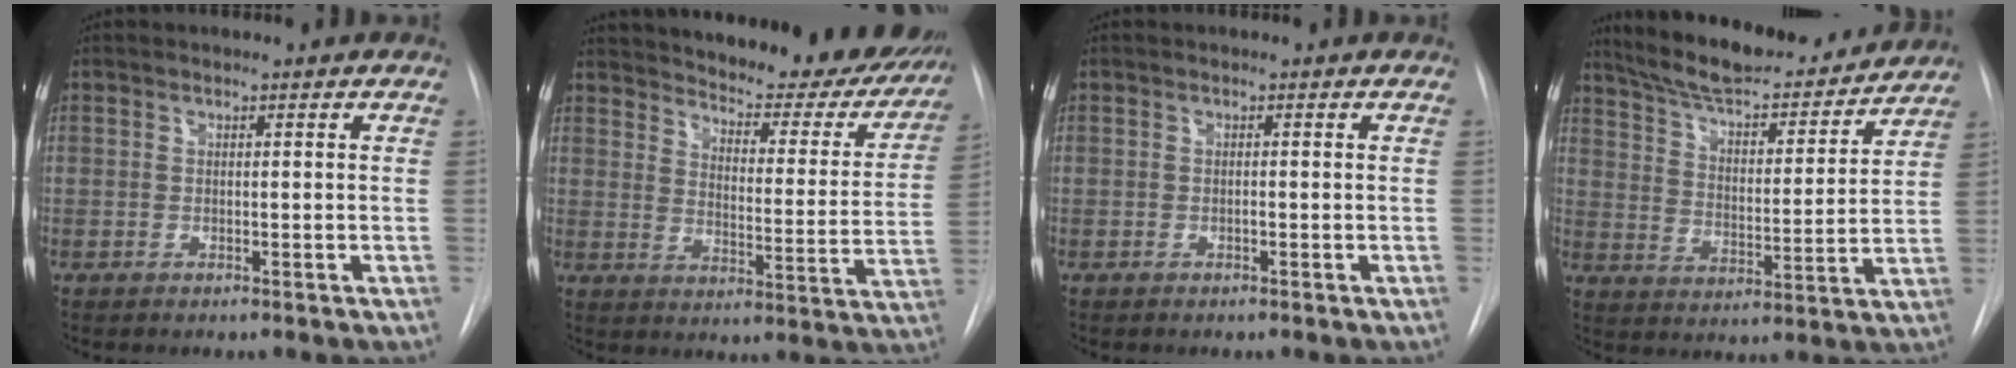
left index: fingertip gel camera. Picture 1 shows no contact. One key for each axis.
{"total": 27.7, "fx": 24.9, "fy": 7.1, "fz": 10.0, "tx": -0.155, "ty": -0.065, "tz": 0.302}
{"total": 0.0}
{"total": 20.8, "fx": 18.5, "fy": 4.3, "fz": 8.4, "tx": -0.131, "ty": -0.001, "tz": 0.273}